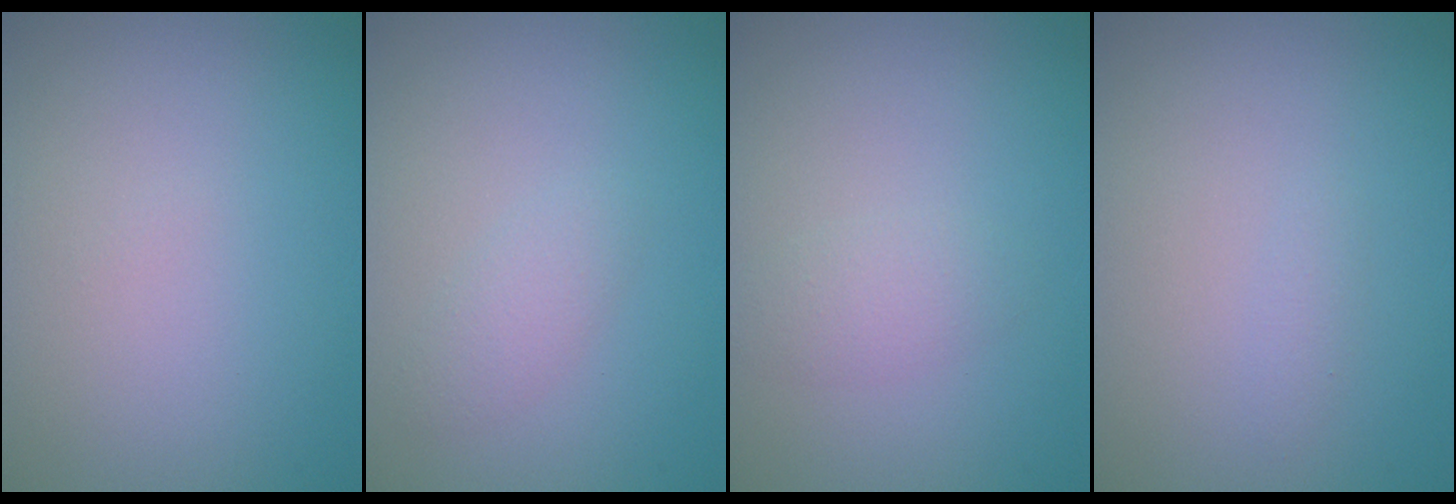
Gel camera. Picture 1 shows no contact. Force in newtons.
{"total": 1.4, "press": 1.4, "slide": 0.1}
{"total": 1.6, "press": 1.6, "slide": 0.1}
{"total": 0.6, "press": 0.6, "slide": 0.0}